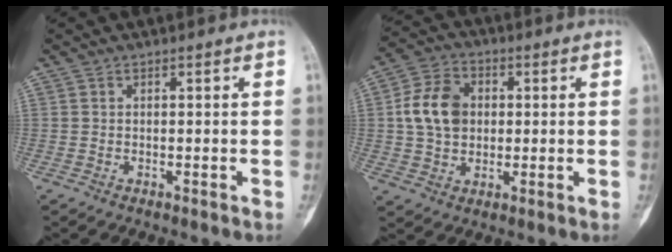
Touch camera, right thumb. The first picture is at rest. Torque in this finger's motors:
{"motor_torque": [1.58, 1.58, 0.29, -0.13, 0.12]}